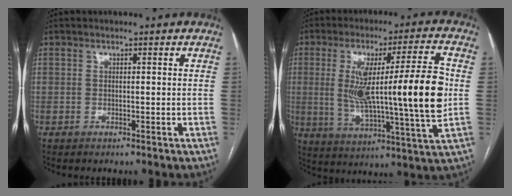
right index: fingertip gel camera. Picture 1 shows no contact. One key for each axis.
{"total": 19.7, "fx": 0.6, "fy": 1.1, "fz": 19.7, "tx": -0.334, "ty": 0.004, "tz": 0.007}